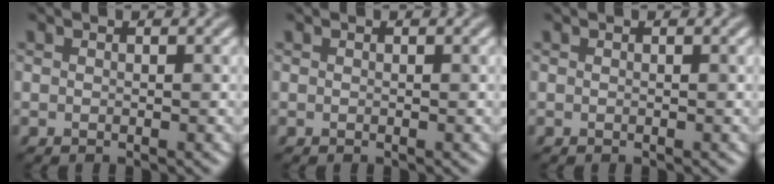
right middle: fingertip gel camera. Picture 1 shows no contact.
{"total": 0.0}
{"total": 0.0}